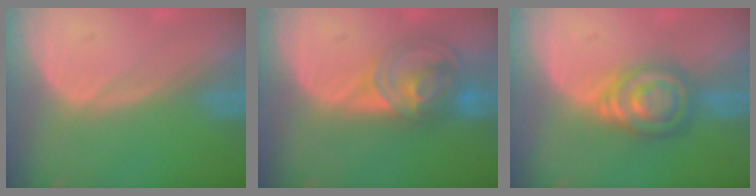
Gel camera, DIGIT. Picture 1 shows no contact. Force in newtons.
{"total": 7.5, "press": 6.2, "slide": 4.1}
{"total": 6.0, "press": 5.9, "slide": 1.0}